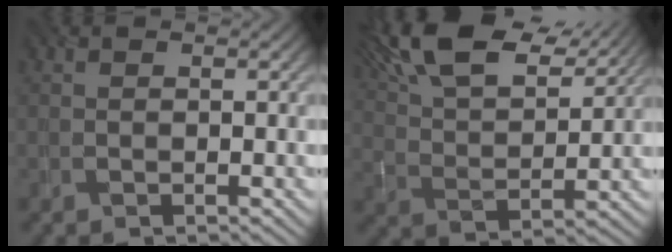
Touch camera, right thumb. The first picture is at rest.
{"total": 13.5, "force": [9.6, 4.9, 8.1], "torque": [-0.172, 0.025, 0.173]}